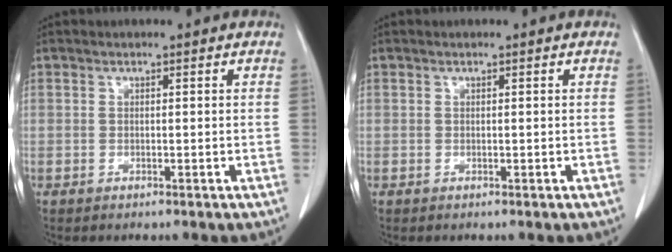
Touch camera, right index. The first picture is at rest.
{"total": 0.0}